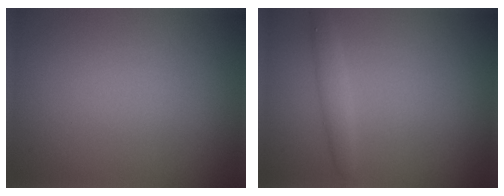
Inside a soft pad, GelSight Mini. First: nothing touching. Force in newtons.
{"total": 1.6, "press": 1.6, "slide": 0.1}